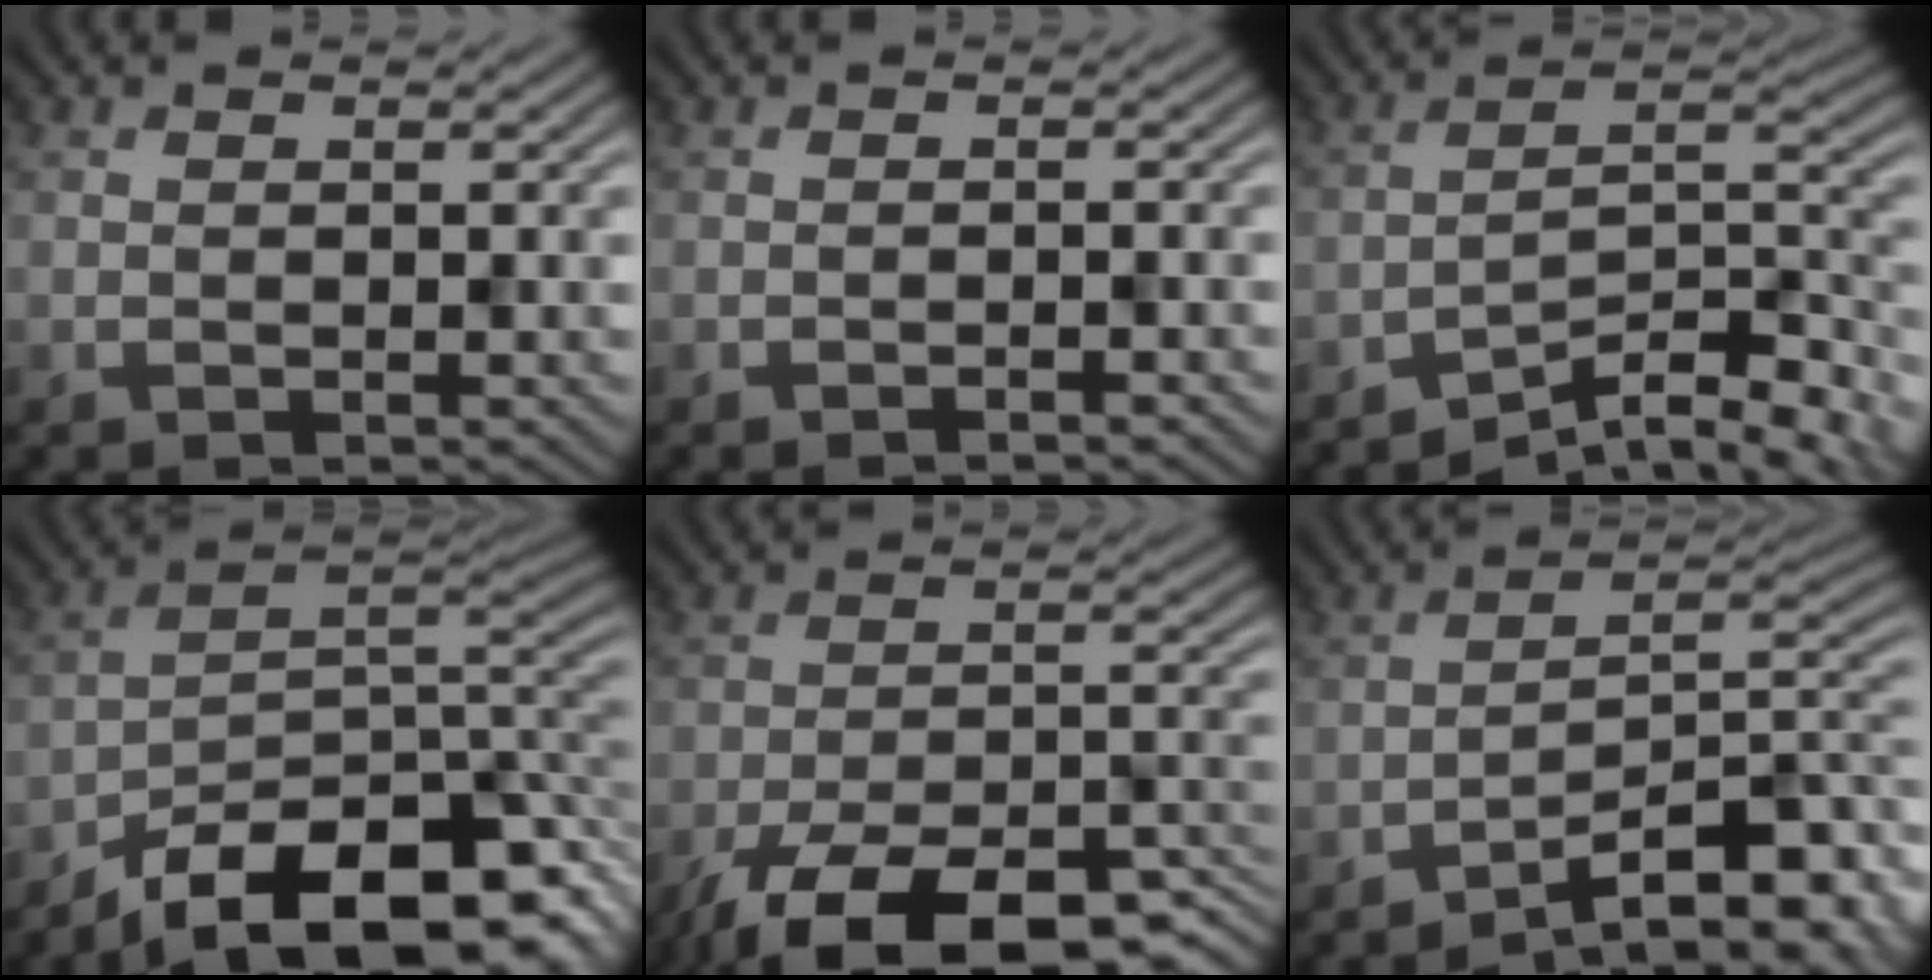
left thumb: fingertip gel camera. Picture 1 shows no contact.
{"total": 0.7, "force": [-0.7, 0.0, 0.3], "torque": [-0.001, 0.001, -0.013]}
{"total": 9.7, "force": [-7.1, 2.5, 6.2], "torque": [-0.090, 0.003, -0.128]}
{"total": 15.3, "force": [-9.7, 6.2, 10.1], "torque": [-0.166, -0.026, -0.152]}
{"total": 14.4, "force": [-10.4, 4.5, 8.9], "torque": [-0.151, -0.018, -0.169]}
{"total": 11.4, "force": [-7.7, 3.0, 7.8], "torque": [-0.114, -0.002, -0.122]}